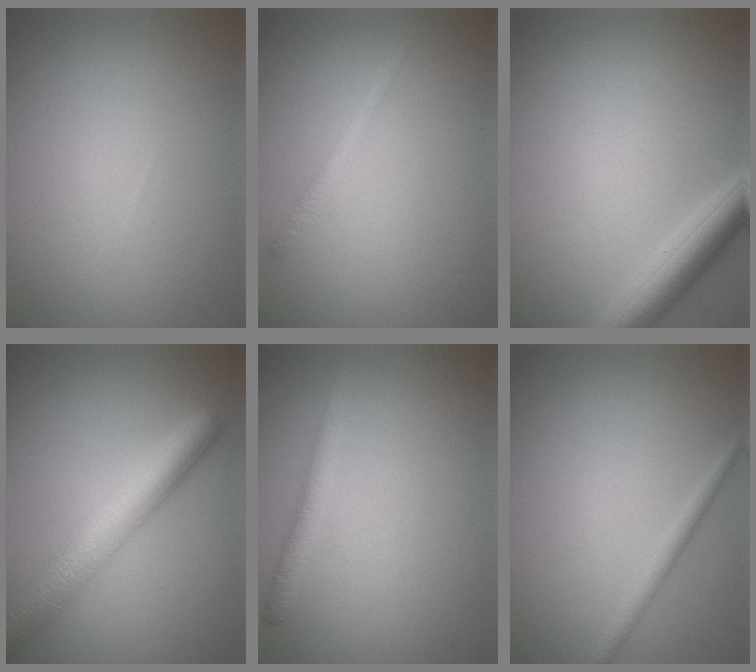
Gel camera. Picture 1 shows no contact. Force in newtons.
{"total": 1.2, "press": 1.2, "slide": 0.0}
{"total": 4.6, "press": 4.6, "slide": 0.2}
{"total": 6.1, "press": 6.1, "slide": 0.3}
{"total": 1.8, "press": 1.8, "slide": 0.1}
{"total": 1.5, "press": 1.5, "slide": 0.1}